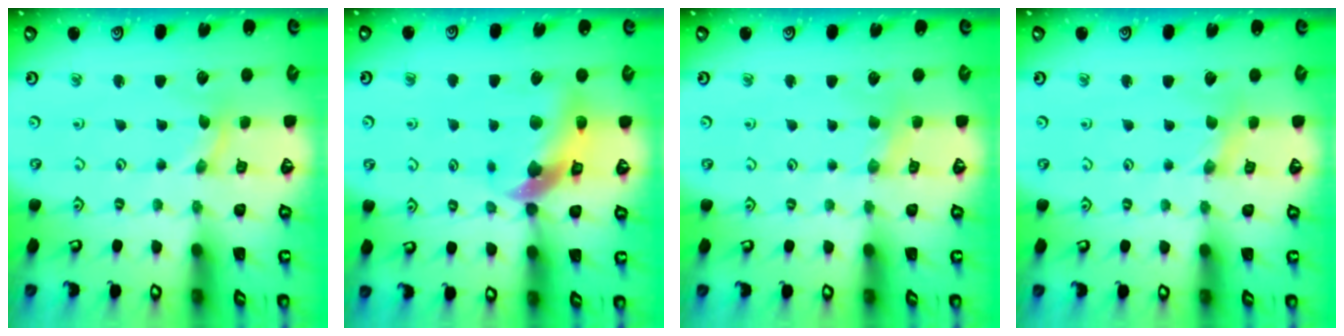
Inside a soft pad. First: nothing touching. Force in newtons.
{"total": 11.4, "press": 11.3, "slide": 1.6}
{"total": 2.8, "press": 2.7, "slide": 0.5}
{"total": 0.0}